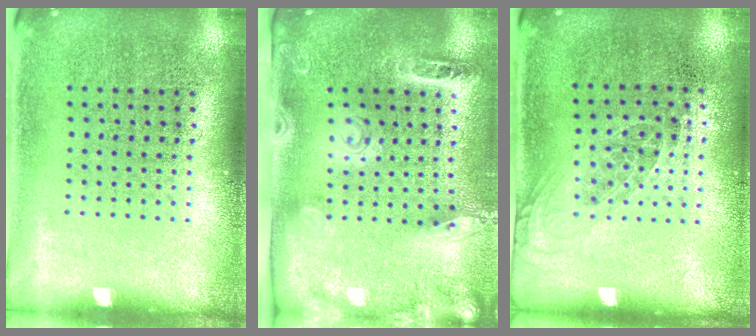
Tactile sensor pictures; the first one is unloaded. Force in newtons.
{"total": 2.7, "press": 2.0, "slide": 1.8}
{"total": 1.1, "press": 0.8, "slide": 0.7}